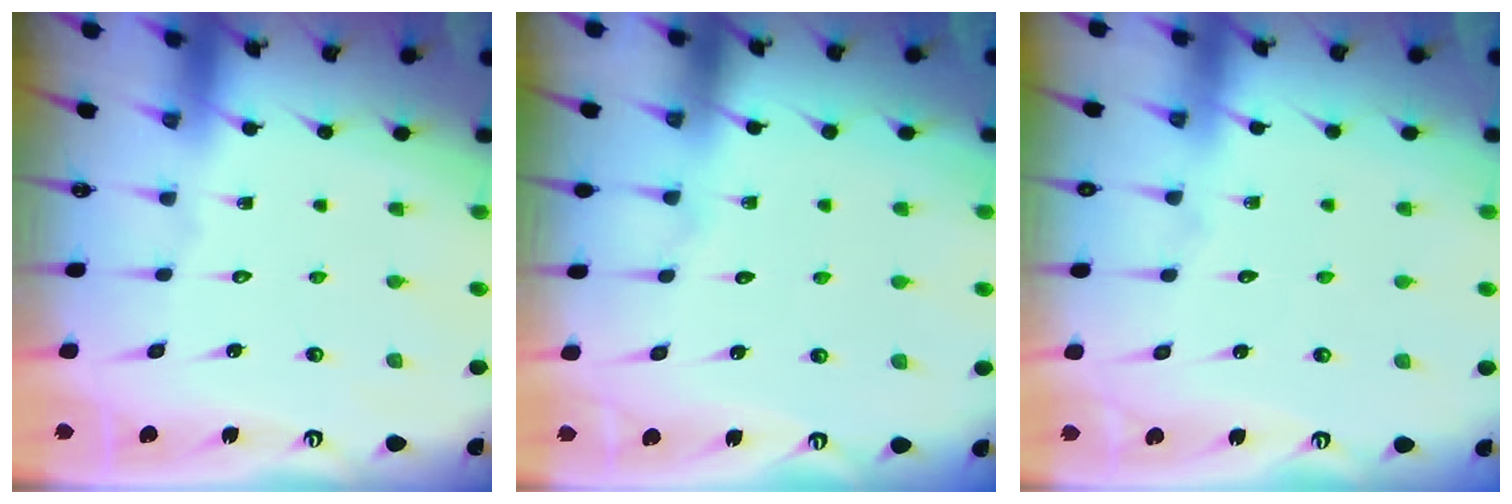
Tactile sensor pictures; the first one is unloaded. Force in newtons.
{"total": 5.3, "press": 5.3, "slide": 0.5}
{"total": 3.7, "press": 3.7, "slide": 0.4}